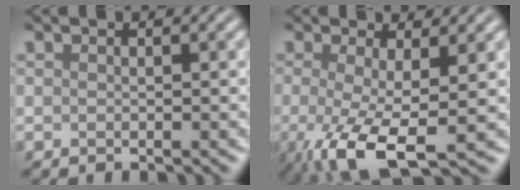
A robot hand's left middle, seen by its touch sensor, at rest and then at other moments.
{"total": 6.2, "force": [-2.0, 1.3, 5.7], "torque": [-0.115, -0.011, -0.022]}